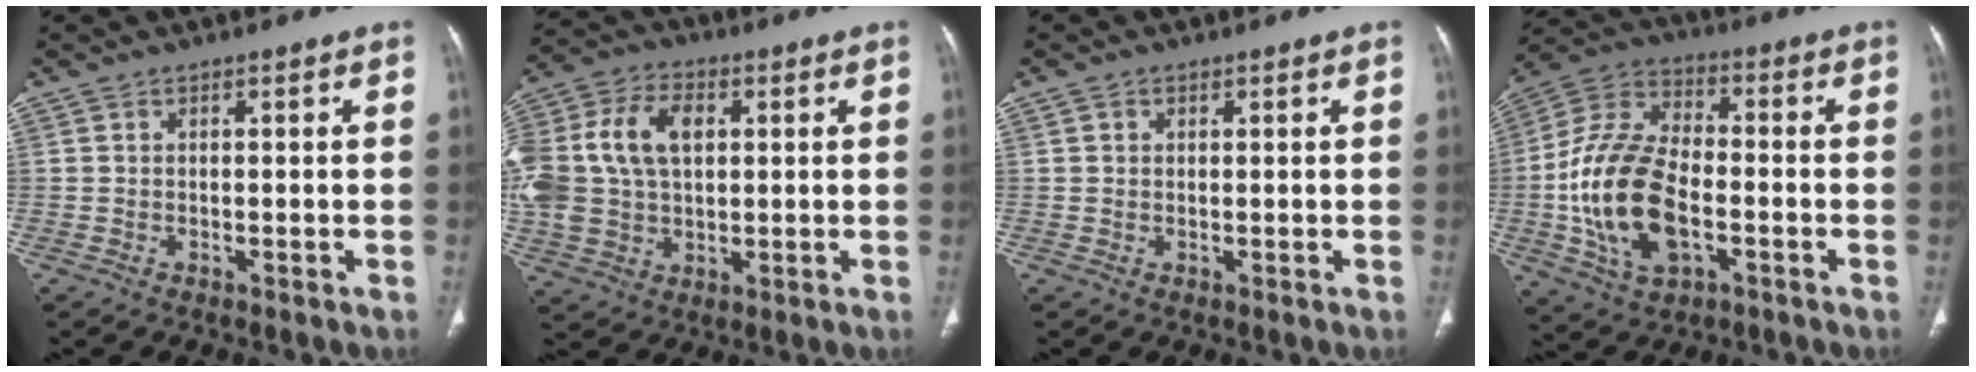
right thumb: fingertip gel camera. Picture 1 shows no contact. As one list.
[{"total": 22.9, "force": [4.1, 16.0, 15.9], "torque": [-0.378, 0.036, 0.086]}, {"total": 0.8, "force": [0.4, 0.7, 0.2], "torque": [0.001, -0.001, 0.007]}, {"total": 18.5, "force": [-3.8, 10.6, 14.7], "torque": [-0.286, 0.021, -0.069]}]